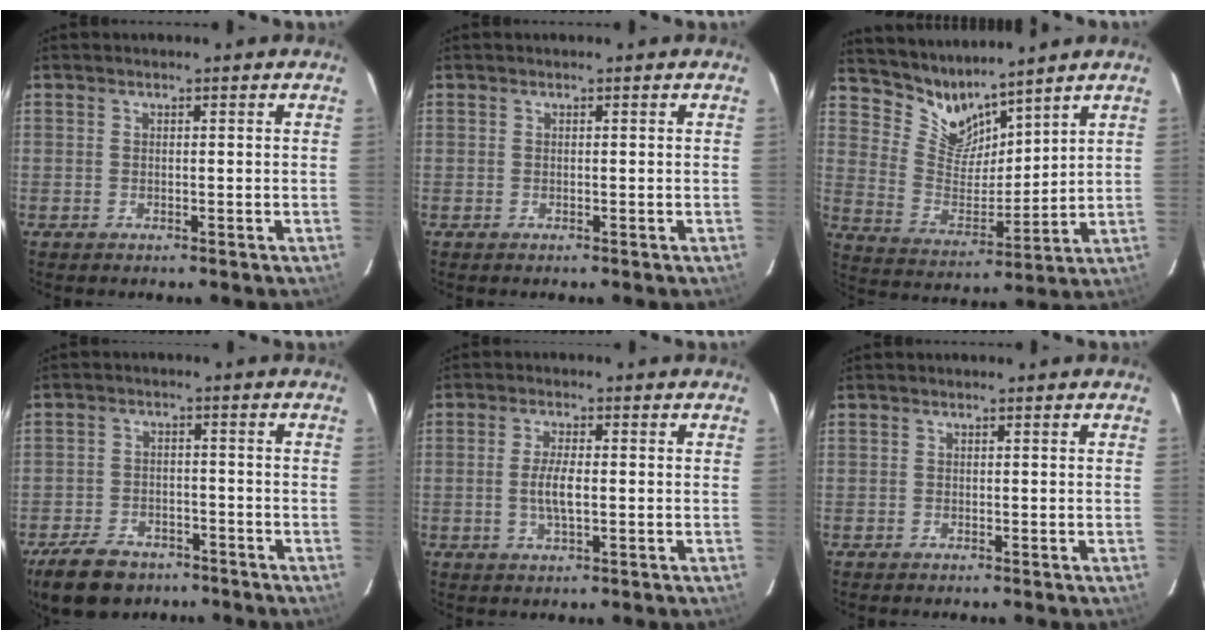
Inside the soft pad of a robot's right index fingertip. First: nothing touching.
{"total": 0.0}
{"total": 9.1, "force": [8.4, 2.7, 2.0], "torque": [-0.044, -0.013, 0.170]}
{"total": 10.8, "force": [-7.6, 6.2, 4.4], "torque": [-0.119, 0.008, -0.120]}
{"total": 4.4, "force": [-0.5, 1.2, 4.2], "torque": [-0.080, -0.004, -0.007]}
{"total": 0.0}